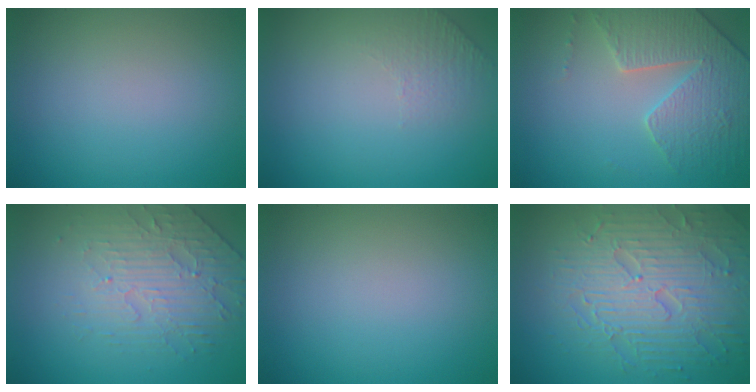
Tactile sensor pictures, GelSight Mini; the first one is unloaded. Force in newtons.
{"total": 1.2, "press": 0.7, "slide": 0.9}
{"total": 4.2, "press": 4.1, "slide": 1.0}
{"total": 4.5, "press": 3.4, "slide": 3.0}
{"total": 0.0}
{"total": 8.2, "press": 6.1, "slide": 5.5}